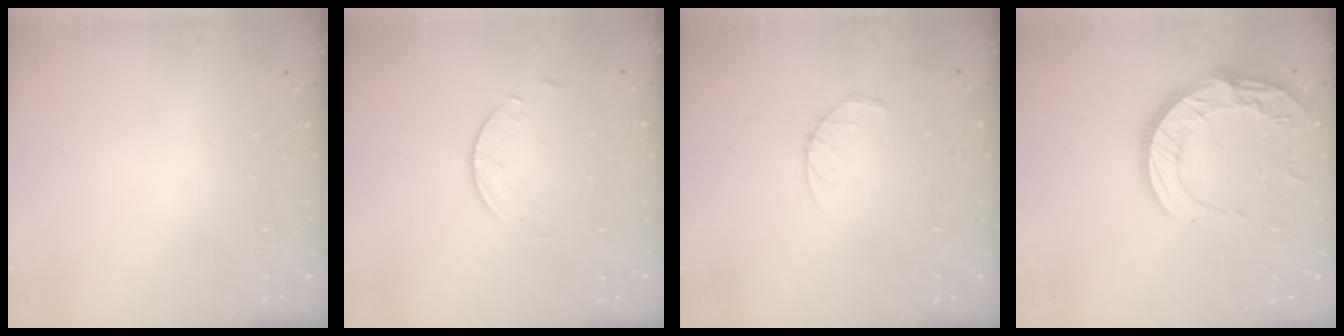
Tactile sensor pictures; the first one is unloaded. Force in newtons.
{"total": 0.9, "press": 0.9, "slide": 0.1}
{"total": 3.2, "press": 3.2, "slide": 0.5}
{"total": 13.6, "press": 13.5, "slide": 1.2}